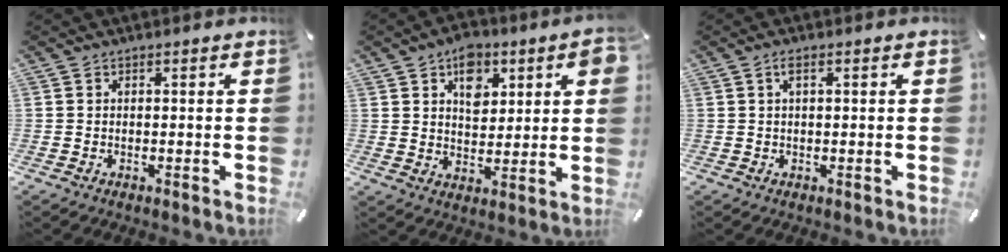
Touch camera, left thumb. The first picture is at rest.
{"total": 8.5, "force": [4.2, 5.4, 5.0], "torque": [-0.055, -0.016, 0.069]}
{"total": 1.8, "force": [0.5, 0.5, 1.7], "torque": [-0.034, 0.003, 0.008]}